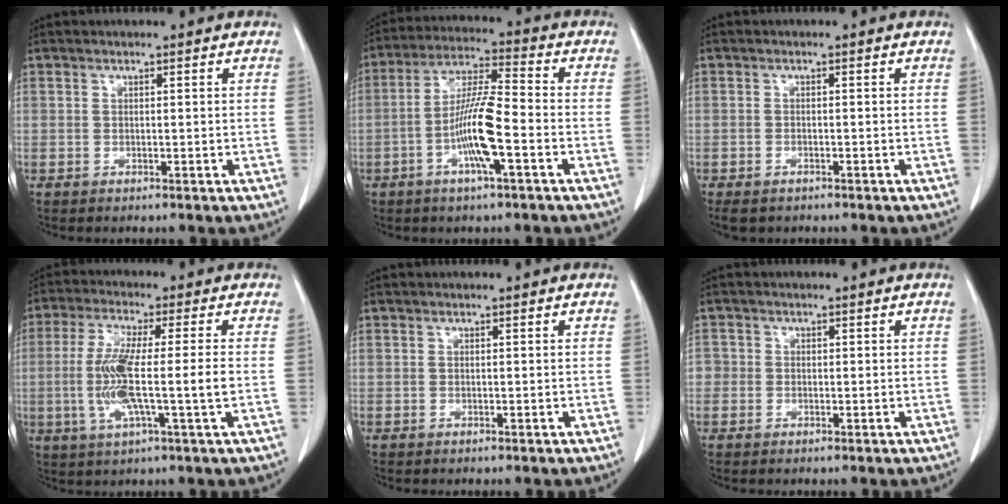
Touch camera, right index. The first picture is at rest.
{"total": 10.3, "force": [-3.3, 0.9, 9.7], "torque": [-0.189, 0.004, -0.066]}
{"total": 3.3, "force": [-2.5, 1.5, 1.4], "torque": [-0.026, -0.007, -0.033]}
{"total": 10.3, "force": [-1.3, 0.2, 10.2], "torque": [-0.208, -0.006, -0.028]}
{"total": 0.0}
{"total": 2.1, "force": [-0.3, 2.0, 0.4], "torque": [0.004, 0.006, -0.010]}